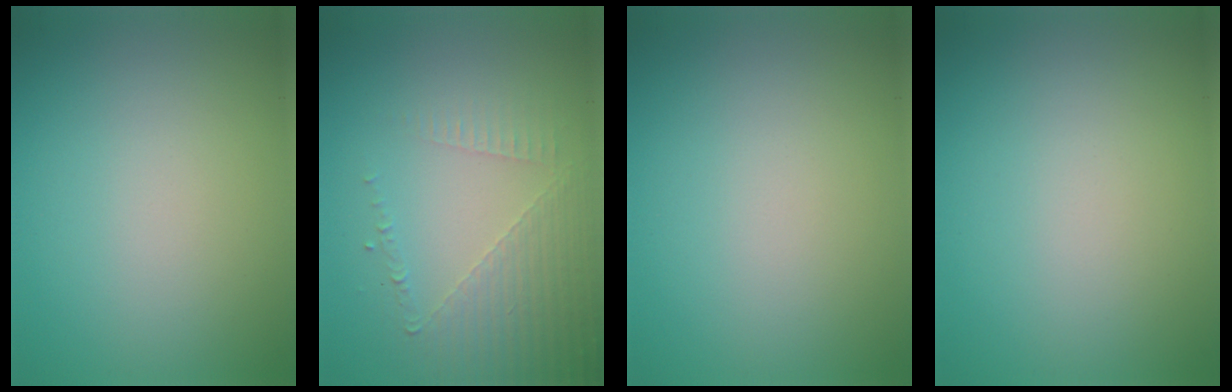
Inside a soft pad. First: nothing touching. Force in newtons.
{"total": 5.1, "press": 3.1, "slide": 4.0}
{"total": 0.0}
{"total": 0.0}